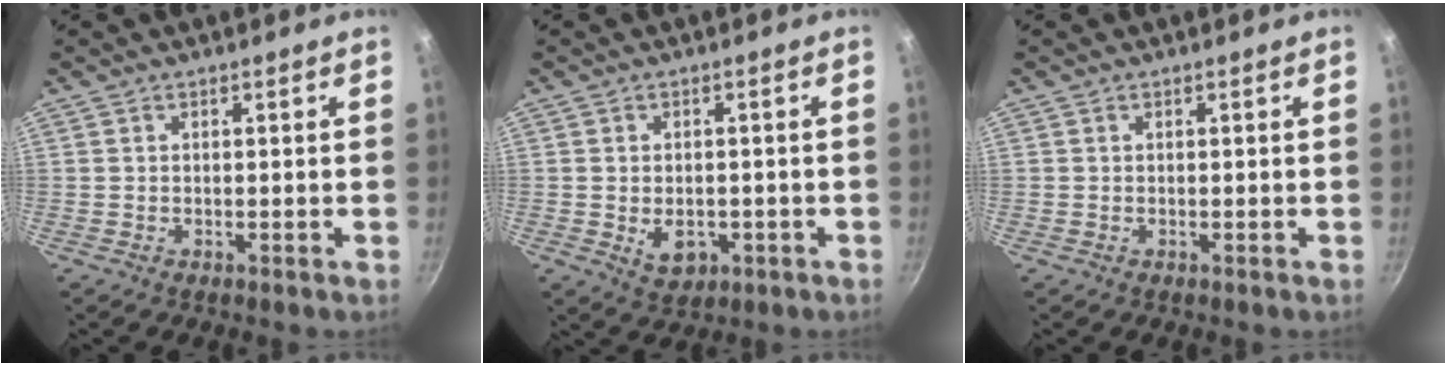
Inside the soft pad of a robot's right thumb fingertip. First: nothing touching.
{"total": 5.3, "force": [-1.3, 3.7, 3.6], "torque": [-0.040, 0.004, -0.008]}
{"total": 0.0}